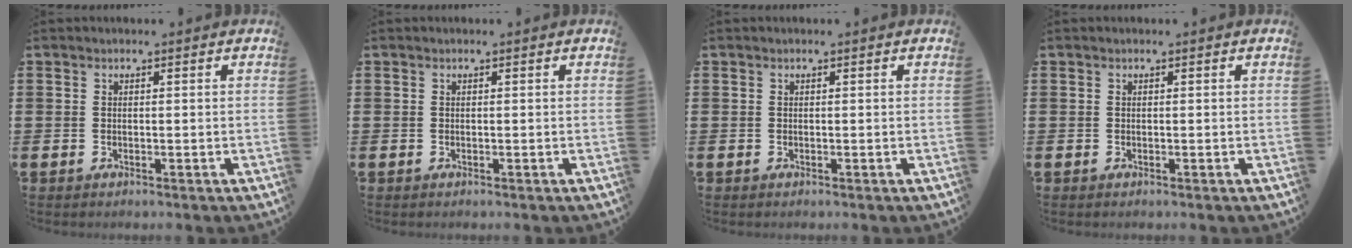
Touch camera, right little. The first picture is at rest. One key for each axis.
{"total": 0.0}
{"total": 0.0}
{"total": 0.0}